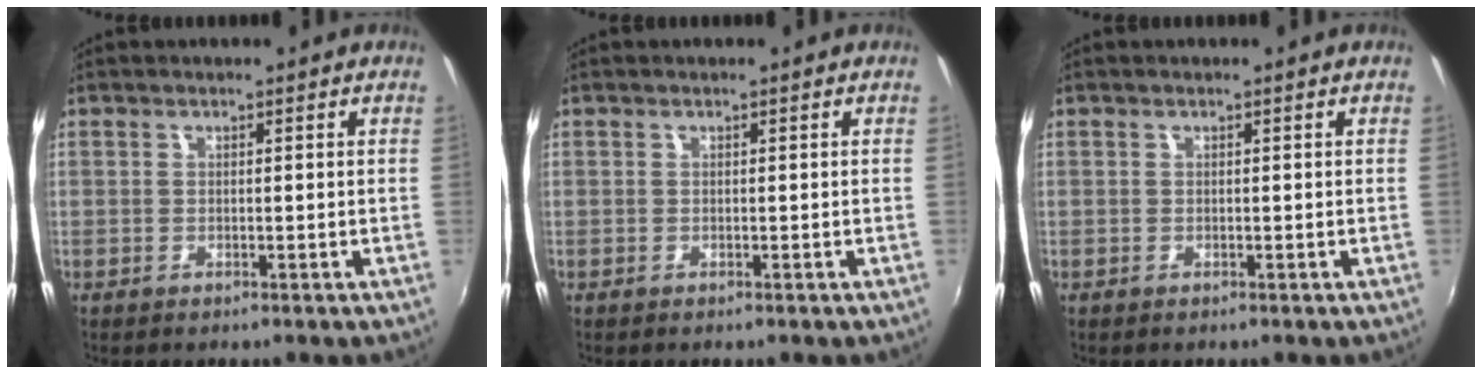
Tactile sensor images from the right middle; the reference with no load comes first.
{"total": 0.0}
{"total": 0.0}